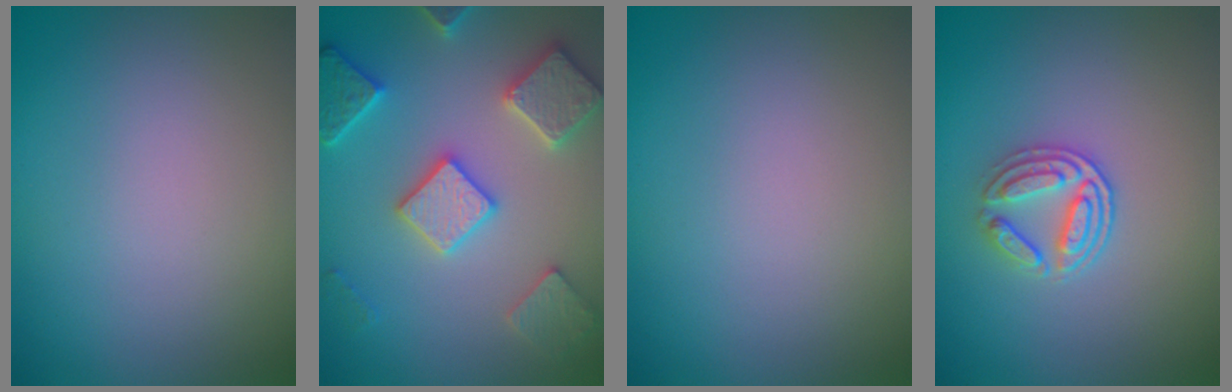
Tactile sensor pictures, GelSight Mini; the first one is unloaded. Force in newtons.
{"total": 5.8, "press": 5.7, "slide": 1.4}
{"total": 0.0}
{"total": 3.0, "press": 2.7, "slide": 1.5}